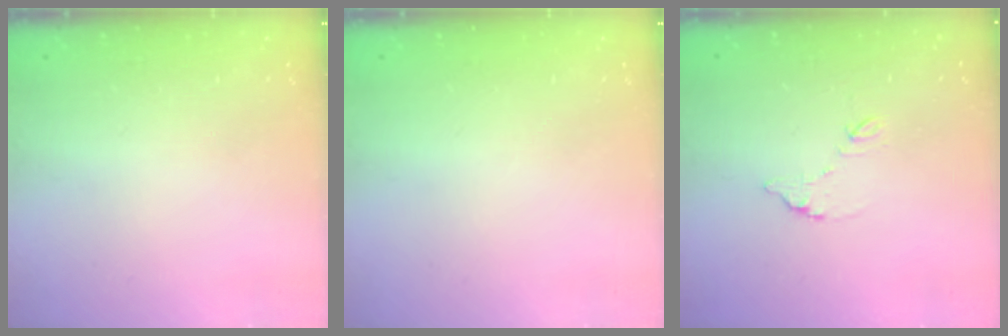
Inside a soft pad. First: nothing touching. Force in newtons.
{"total": 0.0}
{"total": 7.3, "press": 7.3, "slide": 0.4}